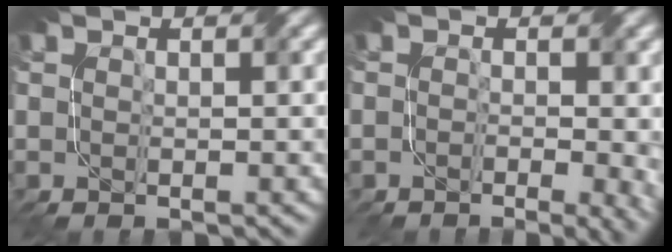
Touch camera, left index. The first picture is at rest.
{"total": 4.8, "force": [-1.2, 2.0, 4.2], "torque": [-0.028, -0.003, -0.015]}